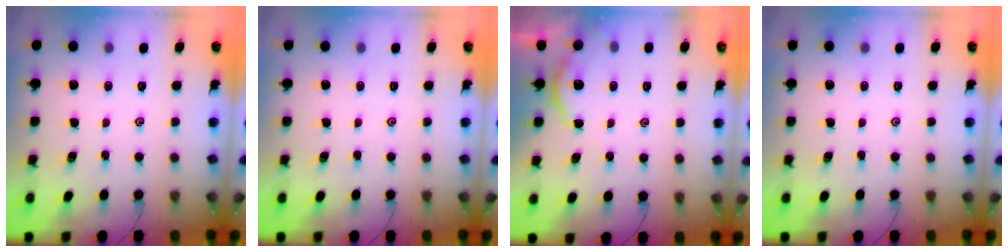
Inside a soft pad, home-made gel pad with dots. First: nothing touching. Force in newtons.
{"total": 0.0}
{"total": 3.1, "press": 3.0, "slide": 0.3}
{"total": 0.0}